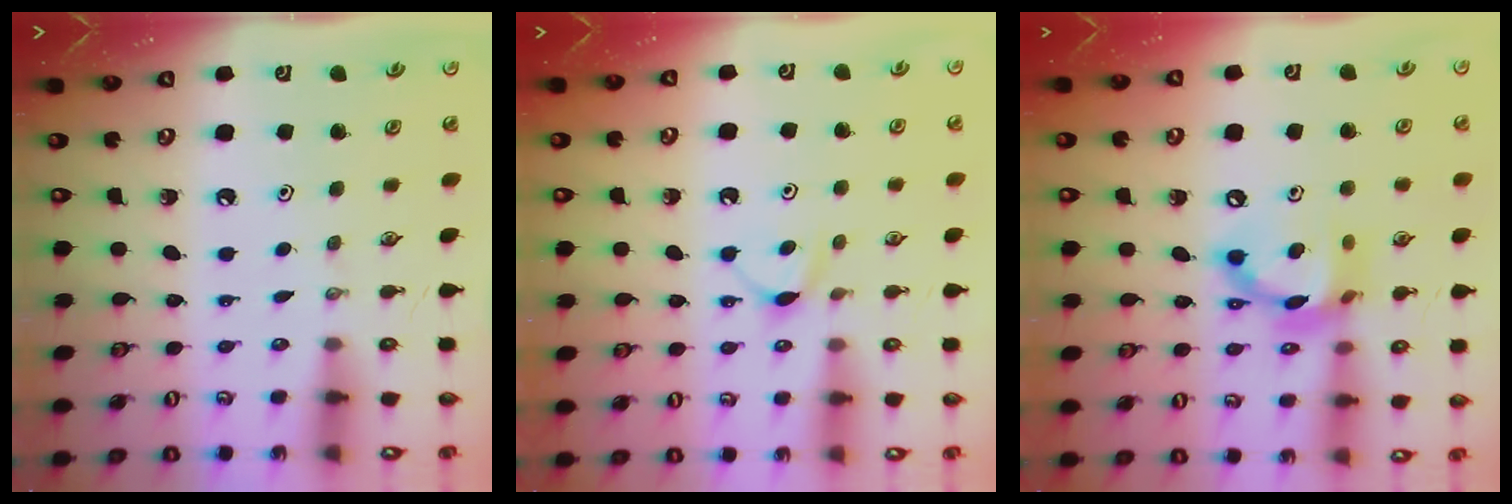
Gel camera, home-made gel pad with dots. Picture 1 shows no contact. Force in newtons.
{"total": 4.5, "press": 4.5, "slide": 0.5}
{"total": 14.0, "press": 14.0, "slide": 1.2}